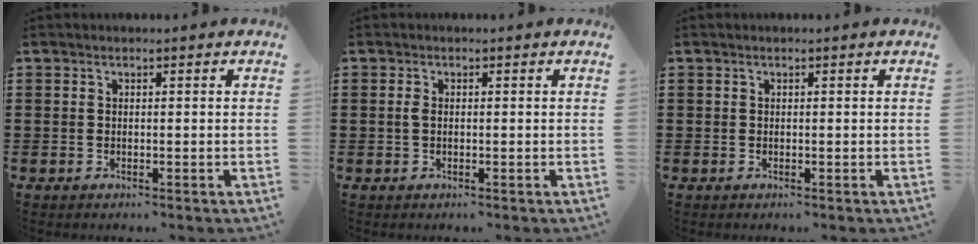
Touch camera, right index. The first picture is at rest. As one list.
[{"total": 1.3, "force": [0.0, 0.7, 1.1], "torque": [-0.031, 0.000, -0.004]}, {"total": 0.0}]